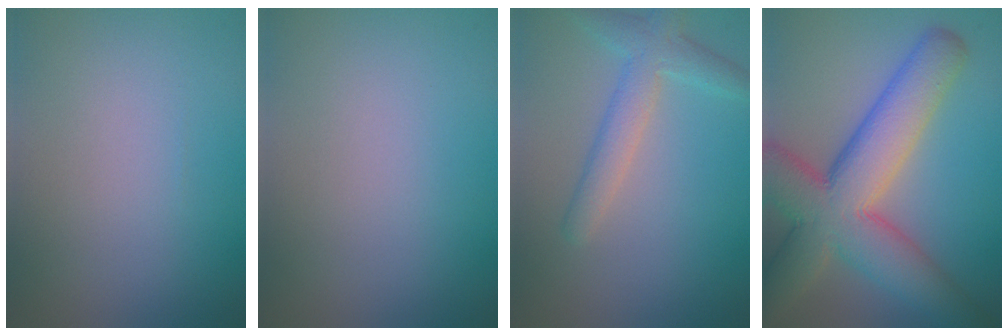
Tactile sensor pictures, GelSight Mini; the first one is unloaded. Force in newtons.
{"total": 0.0}
{"total": 3.2, "press": 3.2, "slide": 0.2}
{"total": 10.5, "press": 10.5, "slide": 0.8}